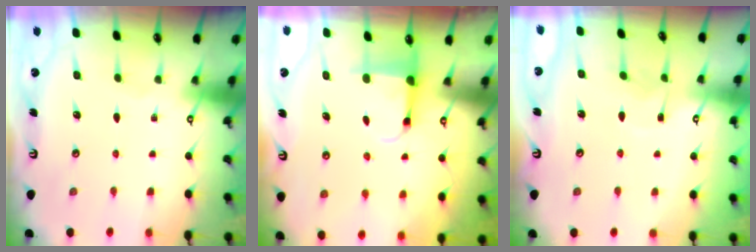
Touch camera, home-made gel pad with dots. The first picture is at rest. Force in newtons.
{"total": 3.8, "press": 3.7, "slide": 1.0}
{"total": 3.7, "press": 3.7, "slide": 0.5}